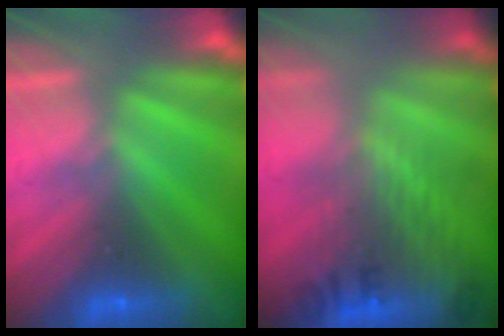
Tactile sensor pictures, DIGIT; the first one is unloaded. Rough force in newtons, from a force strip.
{"total": 8.5}